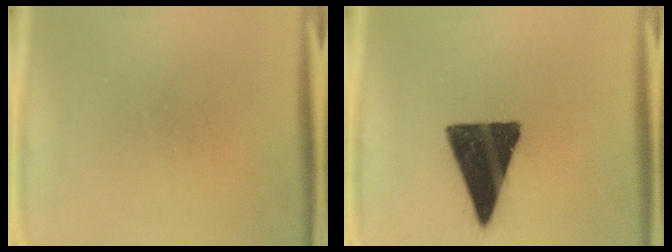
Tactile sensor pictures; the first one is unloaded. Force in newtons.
{"total": 16.1}